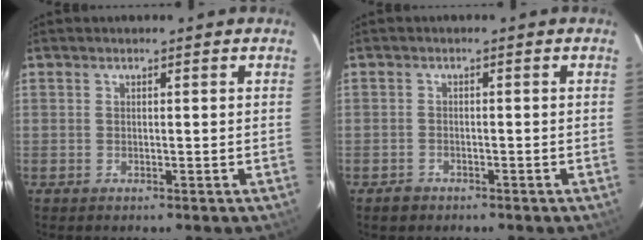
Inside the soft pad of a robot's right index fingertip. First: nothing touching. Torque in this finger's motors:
{"motor_torque": [0.33, -0.32, 0.14, 0.01]}